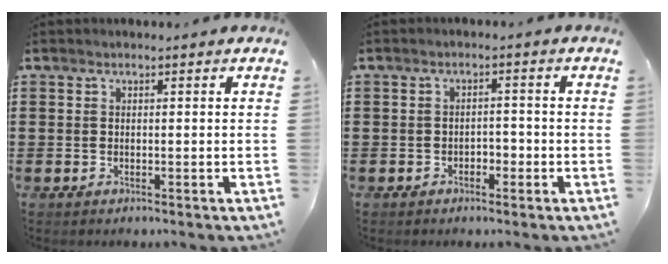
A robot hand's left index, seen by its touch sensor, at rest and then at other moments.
{"total": 1.8, "force": [-1.3, 0.9, 0.7], "torque": [-0.021, 0.004, -0.031]}